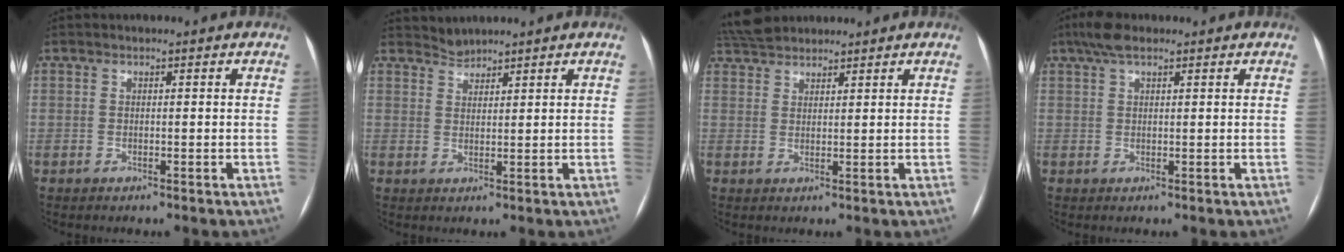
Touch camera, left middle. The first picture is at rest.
{"total": 1.9, "force": [1.8, 0.0, -0.6], "torque": [0.005, 0.005, 0.037]}
{"total": 5.6, "force": [5.3, 1.4, 1.2], "torque": [-0.028, 0.032, 0.100]}
{"total": 4.0, "force": [2.8, 1.2, 2.6], "torque": [-0.057, 0.023, 0.052]}